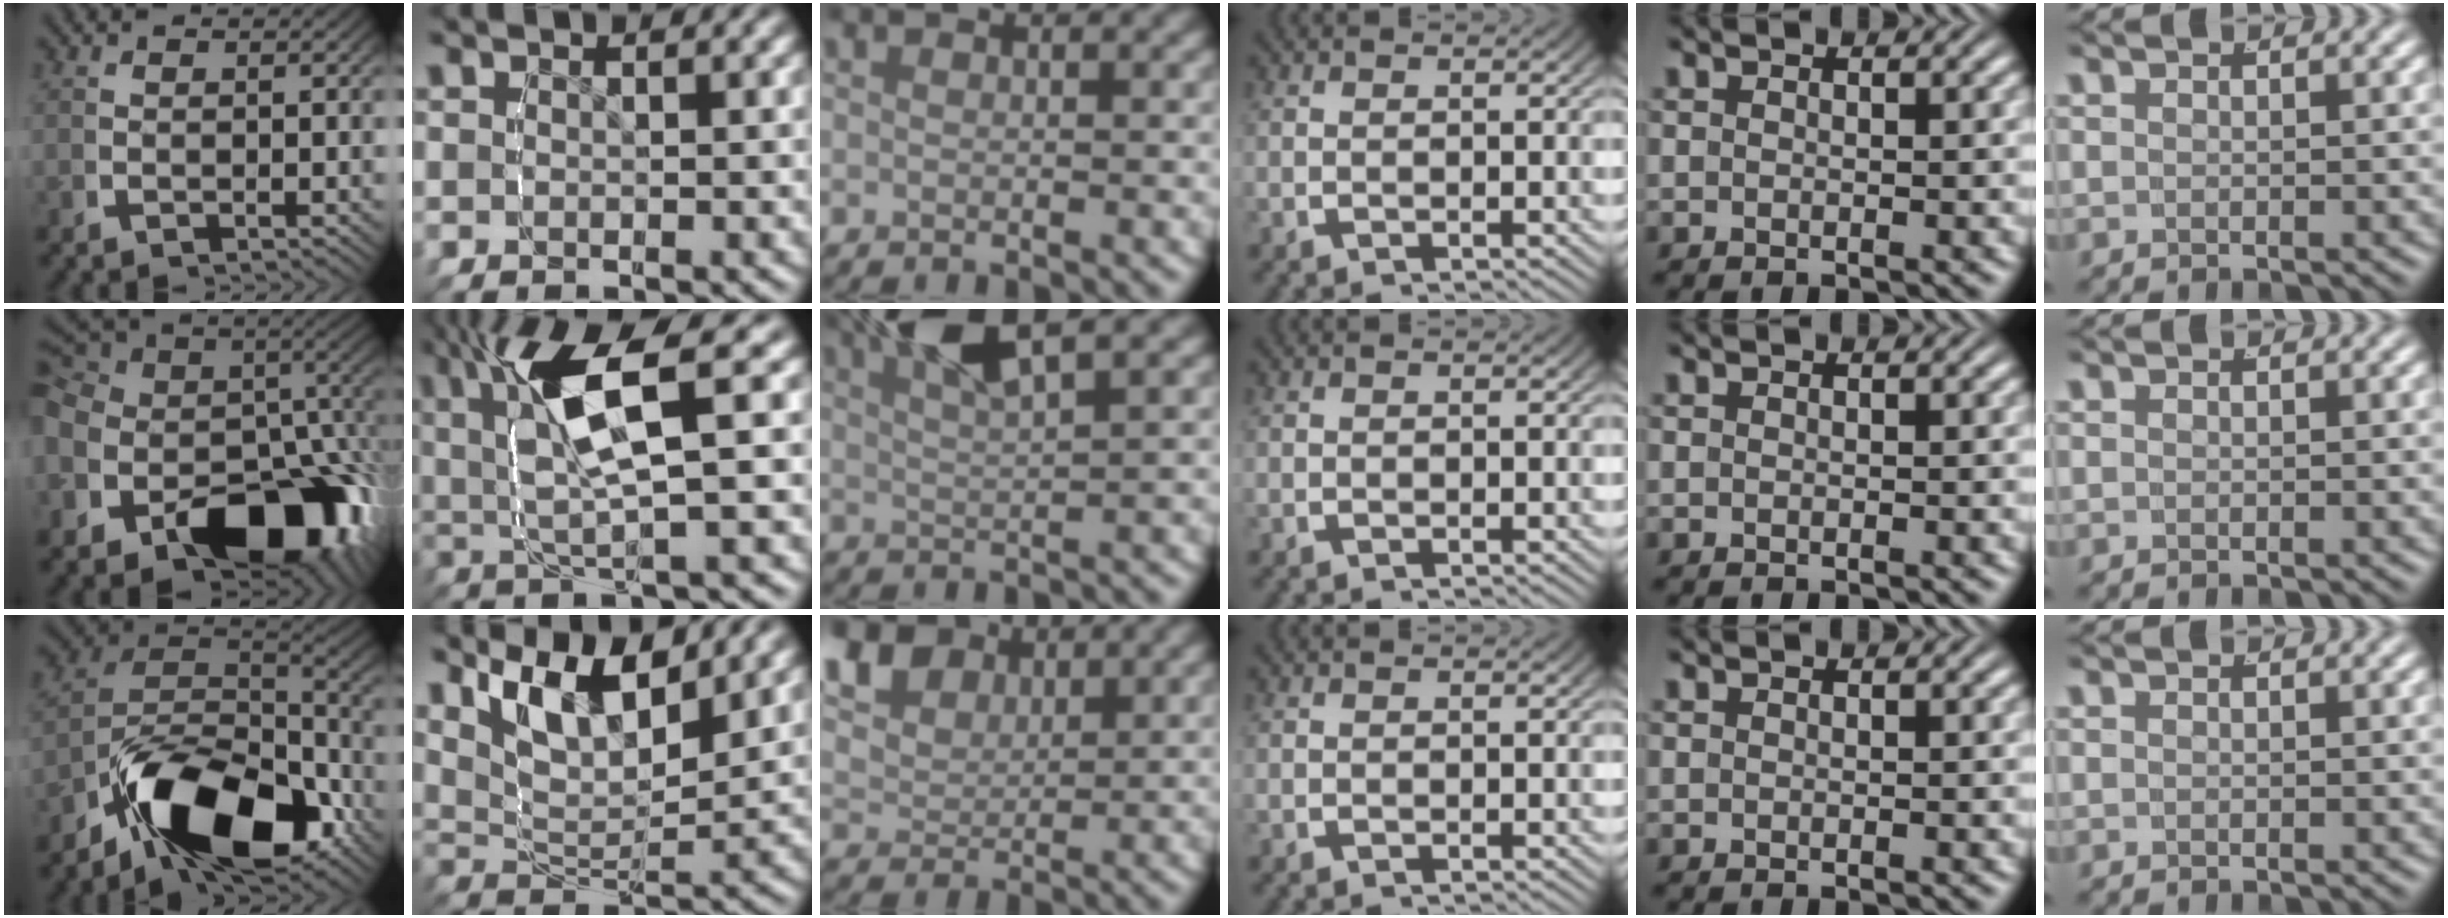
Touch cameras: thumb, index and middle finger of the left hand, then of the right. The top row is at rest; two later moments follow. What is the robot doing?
{"motion": "lift_and_place", "object": "glasses"}